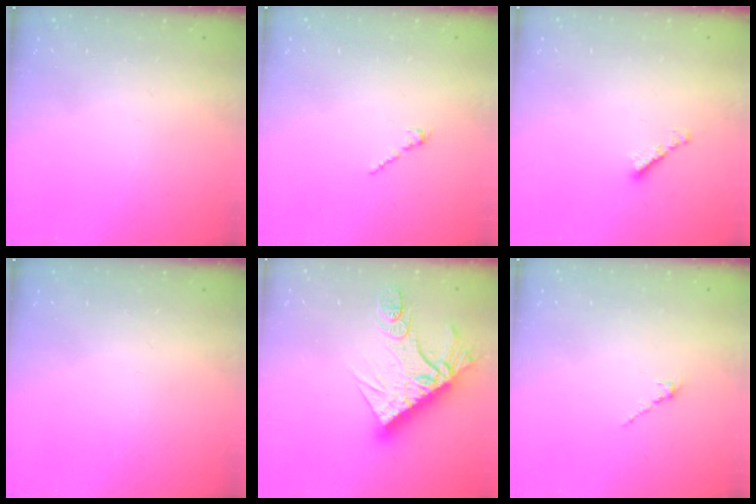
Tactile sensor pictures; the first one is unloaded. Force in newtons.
{"total": 2.1, "press": 2.0, "slide": 0.7}
{"total": 2.3, "press": 2.2, "slide": 0.4}
{"total": 0.0}
{"total": 16.2, "press": 16.2, "slide": 1.5}
{"total": 1.3, "press": 1.2, "slide": 0.5}